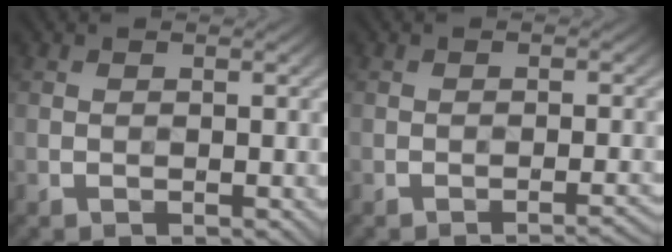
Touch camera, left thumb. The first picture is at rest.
{"total": 2.0, "force": [-1.4, 0.3, 1.5], "torque": [-0.014, 0.007, -0.025]}